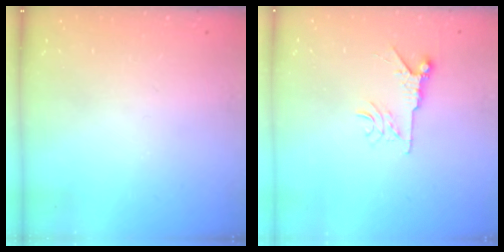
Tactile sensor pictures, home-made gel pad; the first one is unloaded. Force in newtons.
{"total": 6.3, "press": 6.2, "slide": 0.9}